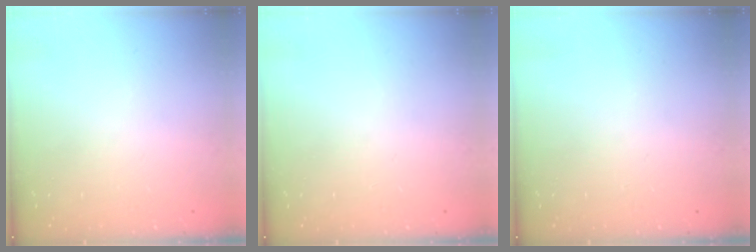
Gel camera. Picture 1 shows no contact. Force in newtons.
{"total": 0.0}
{"total": 0.0}